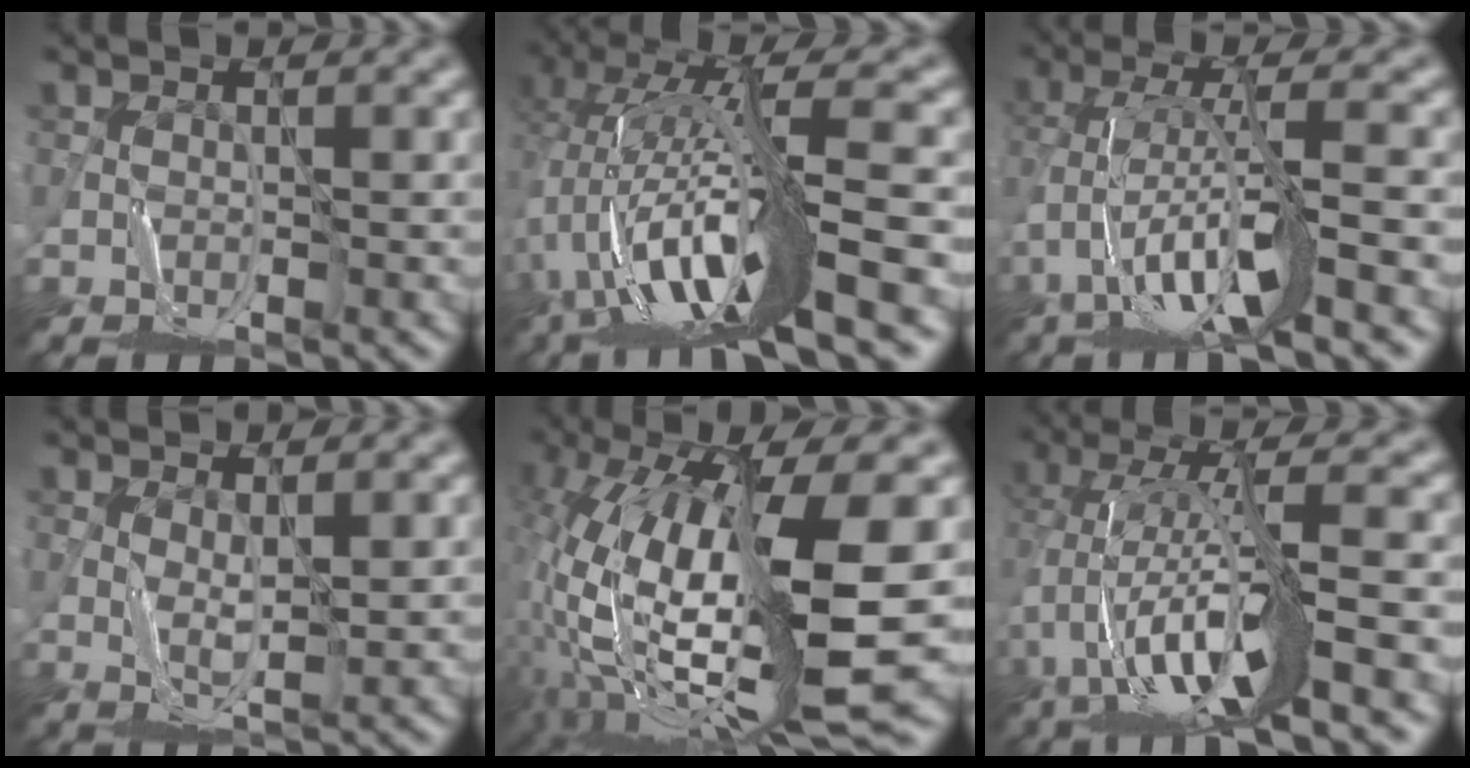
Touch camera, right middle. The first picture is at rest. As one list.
[{"total": 12.7, "force": [-4.4, 2.6, 11.6], "torque": [-0.211, 0.018, -0.066]}, {"total": 7.7, "force": [-3.6, 1.1, 6.7], "torque": [-0.129, 0.007, -0.072]}, {"total": 1.6, "force": [0.8, 0.1, 1.4], "torque": [-0.030, -0.005, 0.020]}, {"total": 16.1, "force": [1.4, 4.5, 15.4], "torque": [-0.301, -0.013, 0.046]}, {"total": 10.3, "force": [-3.3, 1.8, 9.6], "torque": [-0.174, 0.019, -0.055]}]